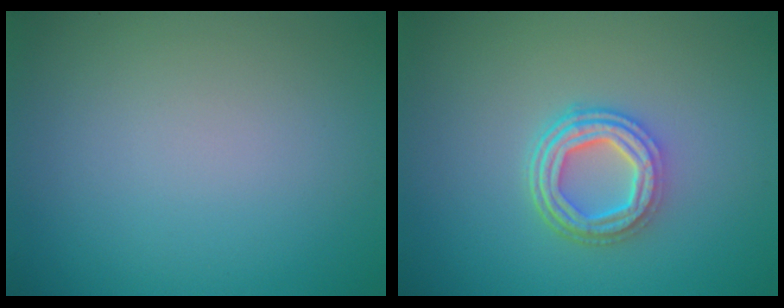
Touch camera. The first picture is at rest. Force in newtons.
{"total": 4.6, "press": 3.5, "slide": 3.1}